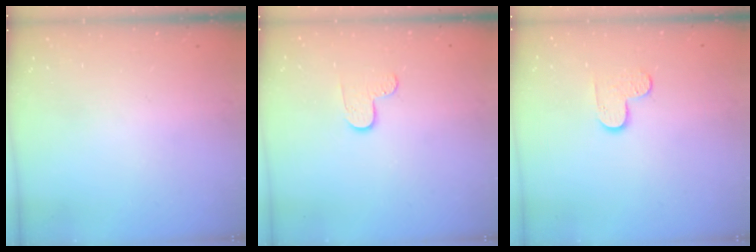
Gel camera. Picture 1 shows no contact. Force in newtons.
{"total": 6.4, "press": 6.3, "slide": 0.5}
{"total": 5.3, "press": 5.3, "slide": 0.5}